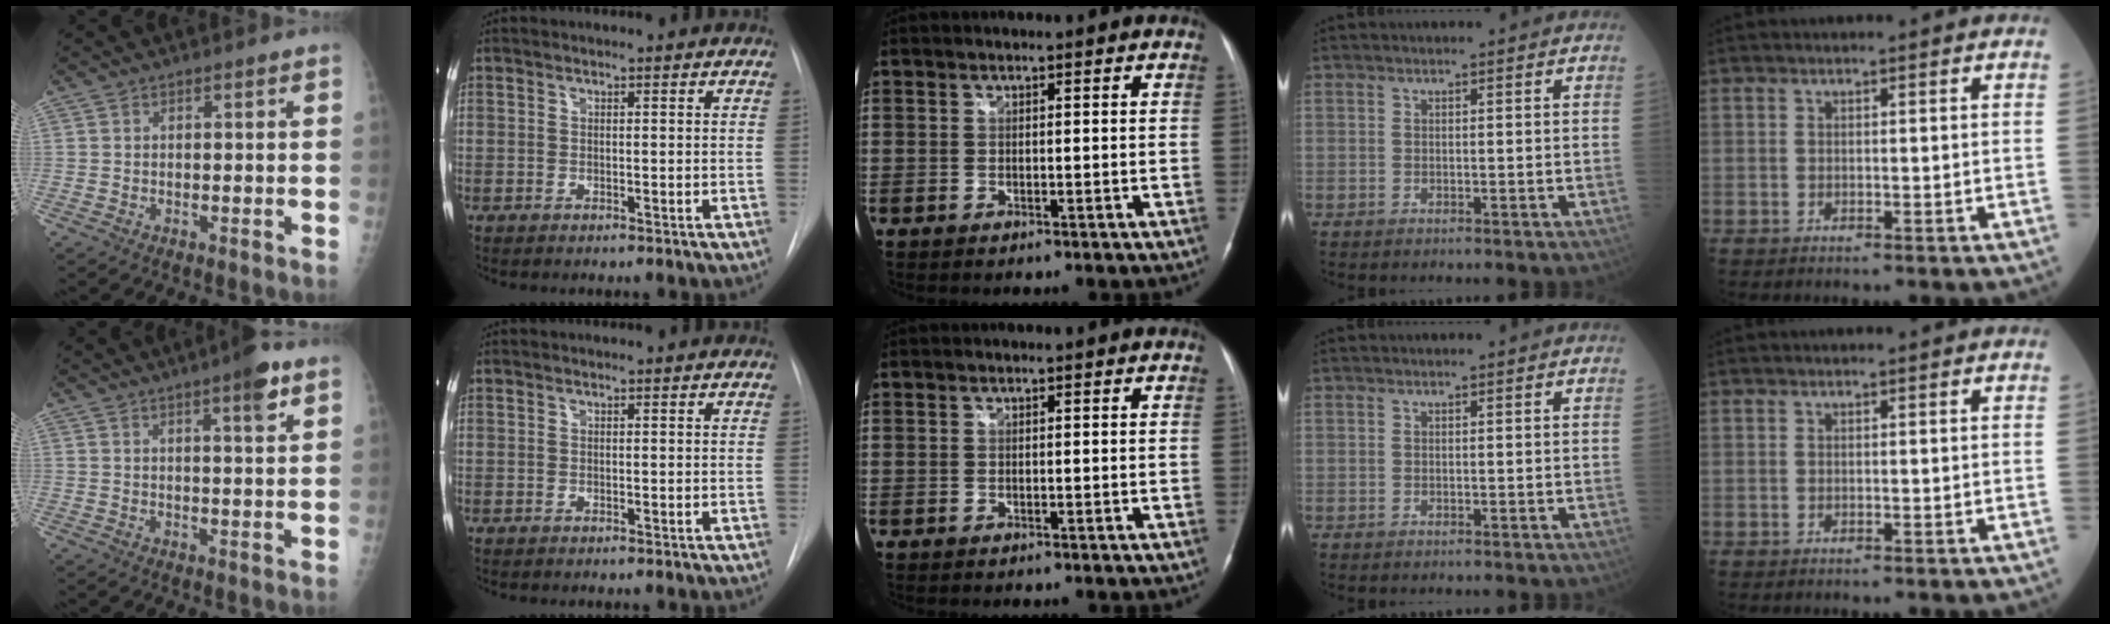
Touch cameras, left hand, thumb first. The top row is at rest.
{"thumb": {"total": 5.8, "force": [3.2, 0.9, 4.7], "torque": [-0.065, -0.012, 0.043]}}